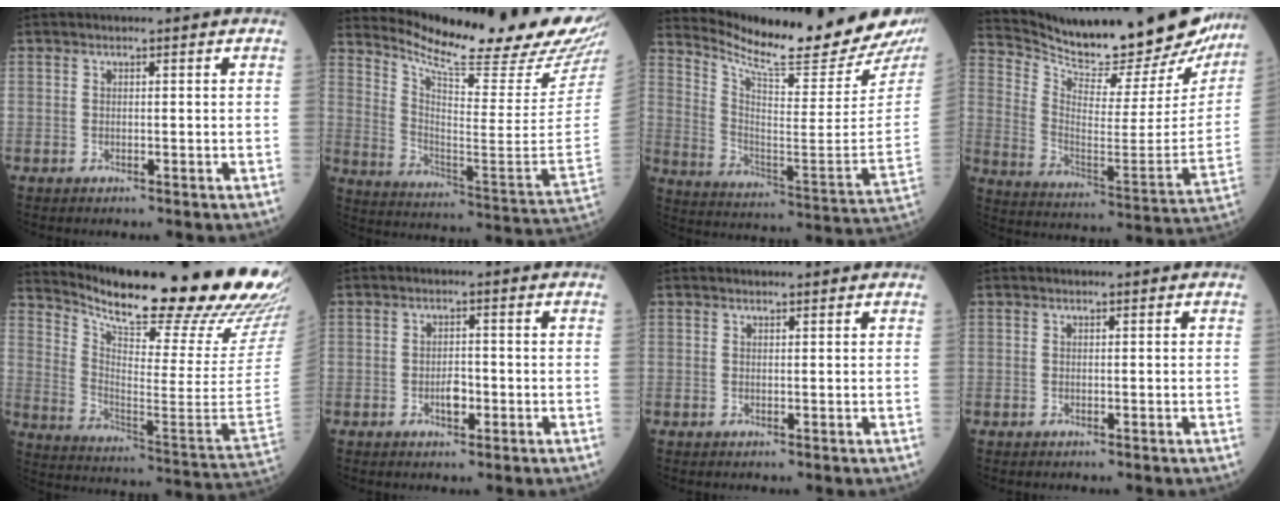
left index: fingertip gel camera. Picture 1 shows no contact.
{"total": 26.5, "force": [23.5, 0.5, 12.2], "torque": [-0.209, -0.107, 0.325]}
{"total": 22.7, "force": [21.2, 0.5, 8.0], "torque": [-0.147, -0.106, 0.298]}
{"total": 26.4, "force": [23.9, 4.6, 10.4], "torque": [-0.181, -0.089, 0.331]}
{"total": 31.0, "force": [26.7, 1.6, 15.7], "torque": [-0.262, -0.119, 0.356]}
{"total": 2.4, "force": [-0.8, 1.1, 1.9], "torque": [-0.032, 0.003, -0.012]}
{"total": 1.8, "force": [1.7, 0.1, 0.5], "torque": [-0.011, 0.008, 0.021]}
{"total": 0.0}